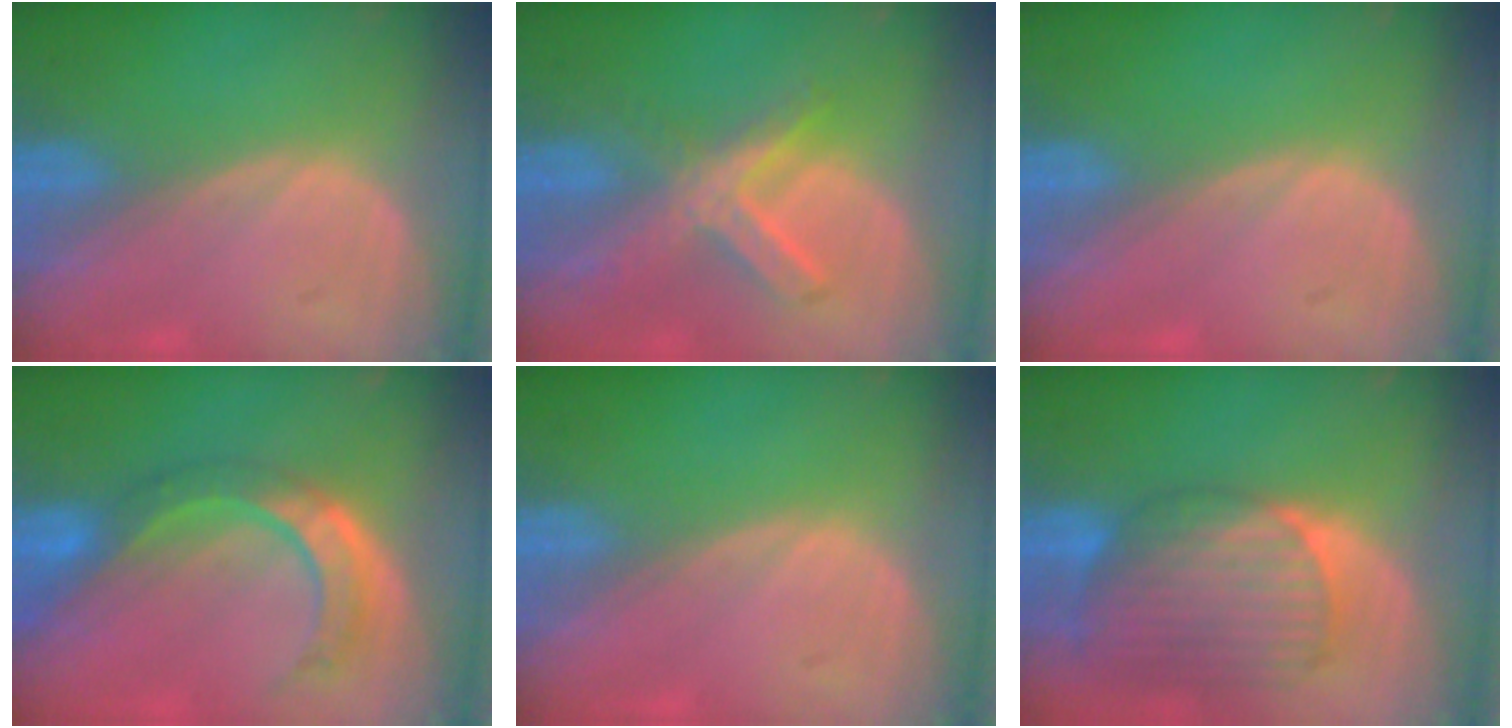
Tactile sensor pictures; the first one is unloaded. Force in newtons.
{"total": 7.2, "press": 6.3, "slide": 3.5}
{"total": 0.0}
{"total": 8.2, "press": 7.2, "slide": 3.9}
{"total": 0.0}
{"total": 10.1, "press": 8.6, "slide": 5.3}